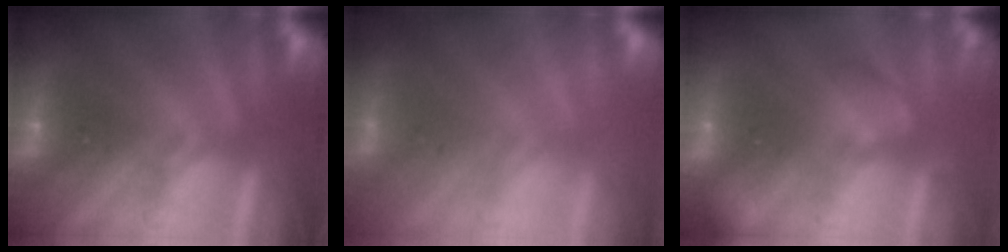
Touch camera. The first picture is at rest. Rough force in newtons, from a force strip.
{"total": 2.1}
{"total": 2.4}